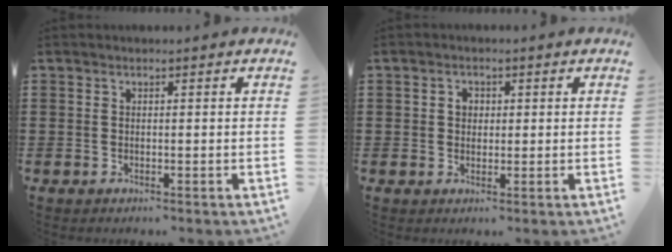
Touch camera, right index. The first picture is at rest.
{"total": 1.8, "force": [0.3, 1.5, 0.9], "torque": [-0.021, 0.011, 0.003]}